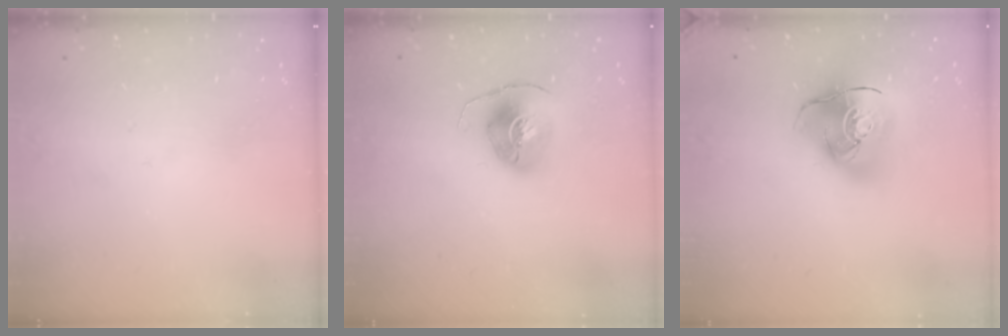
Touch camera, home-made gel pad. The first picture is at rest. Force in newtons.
{"total": 8.1, "press": 8.1, "slide": 0.3}
{"total": 18.1, "press": 17.9, "slide": 2.7}